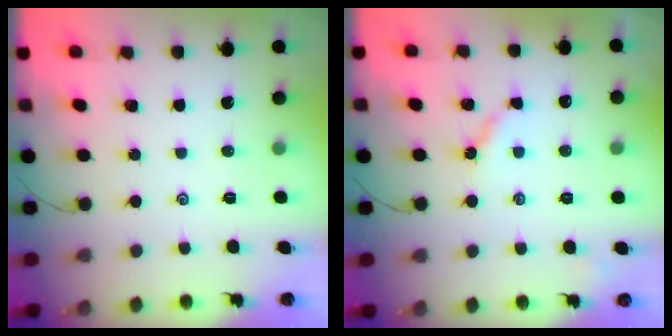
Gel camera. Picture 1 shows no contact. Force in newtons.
{"total": 3.6, "press": 3.6, "slide": 0.1}